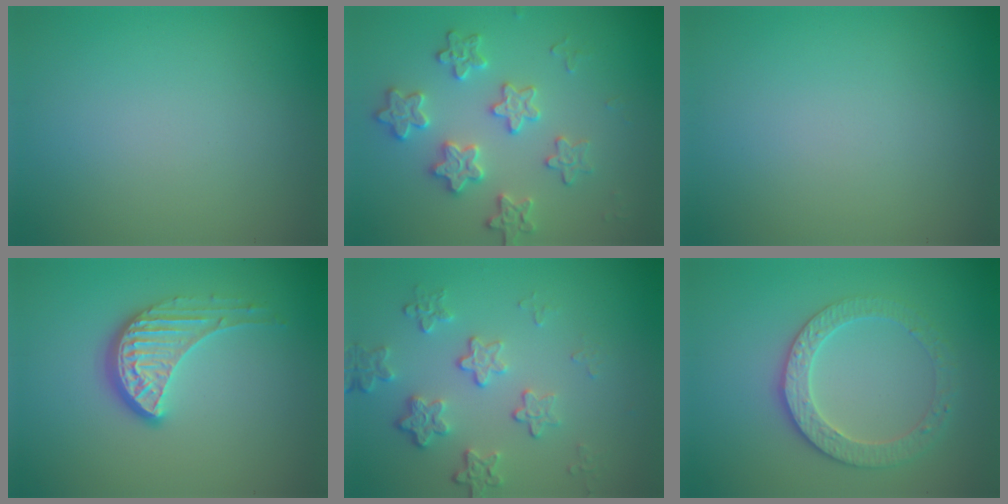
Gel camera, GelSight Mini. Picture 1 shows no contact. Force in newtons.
{"total": 3.6, "press": 3.5, "slide": 0.5}
{"total": 0.0}
{"total": 4.0, "press": 2.9, "slide": 2.7}
{"total": 3.9, "press": 2.8, "slide": 2.7}
{"total": 3.3, "press": 3.3, "slide": 0.6}